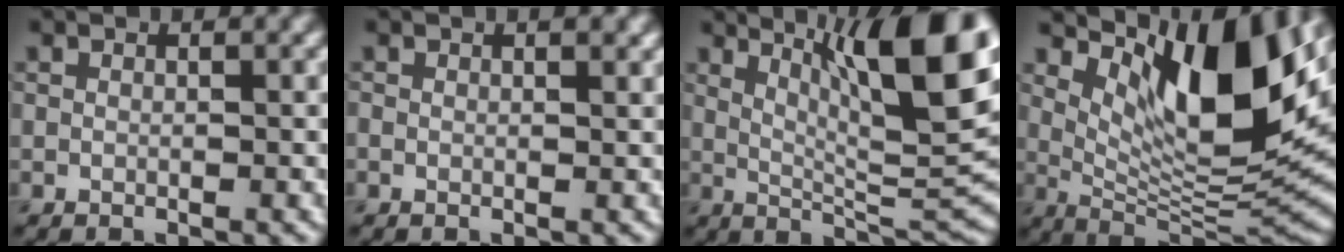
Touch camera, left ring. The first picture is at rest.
{"total": 1.2, "force": [0.6, 0.4, 0.9], "torque": [-0.011, 0.002, 0.009]}
{"total": 12.6, "force": [5.5, 3.0, 11.0], "torque": [-0.141, 0.010, 0.090]}
{"total": 11.3, "force": [4.4, 3.9, 9.6], "torque": [-0.147, -0.016, 0.086]}